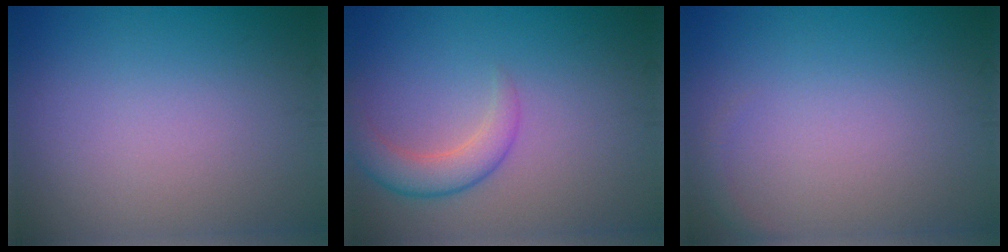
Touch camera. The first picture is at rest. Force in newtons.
{"total": 3.4, "press": 3.4, "slide": 0.2}
{"total": 0.6, "press": 0.6, "slide": 0.1}